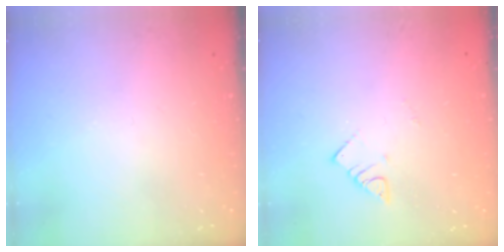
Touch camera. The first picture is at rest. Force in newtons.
{"total": 2.4, "press": 2.4, "slide": 0.4}